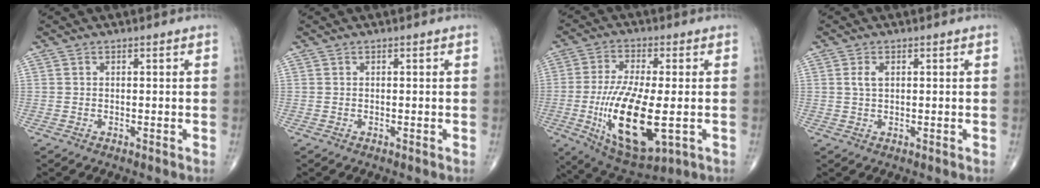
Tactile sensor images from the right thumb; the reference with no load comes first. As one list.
[{"total": 0.0}, {"total": 17.4, "force": [-3.3, 6.3, 15.9], "torque": [-0.302, -0.017, -0.044]}, {"total": 2.1, "force": [0.6, 1.1, 1.7], "torque": [-0.037, 0.004, 0.012]}]